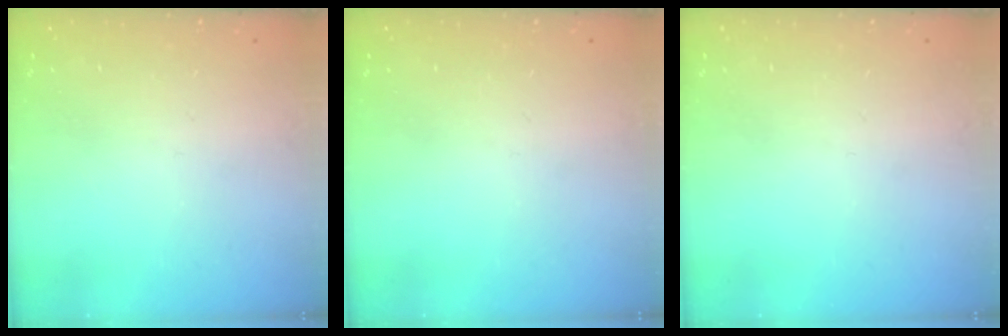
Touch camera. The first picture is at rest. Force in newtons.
{"total": 0.0}
{"total": 0.0}